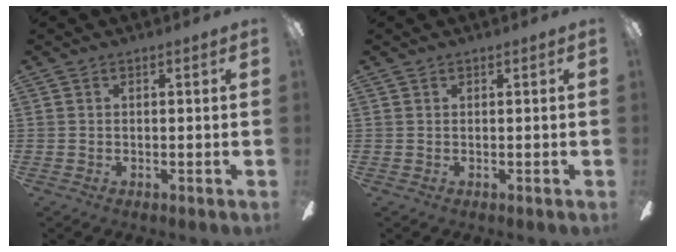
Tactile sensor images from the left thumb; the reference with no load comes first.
{"total": 0.0}